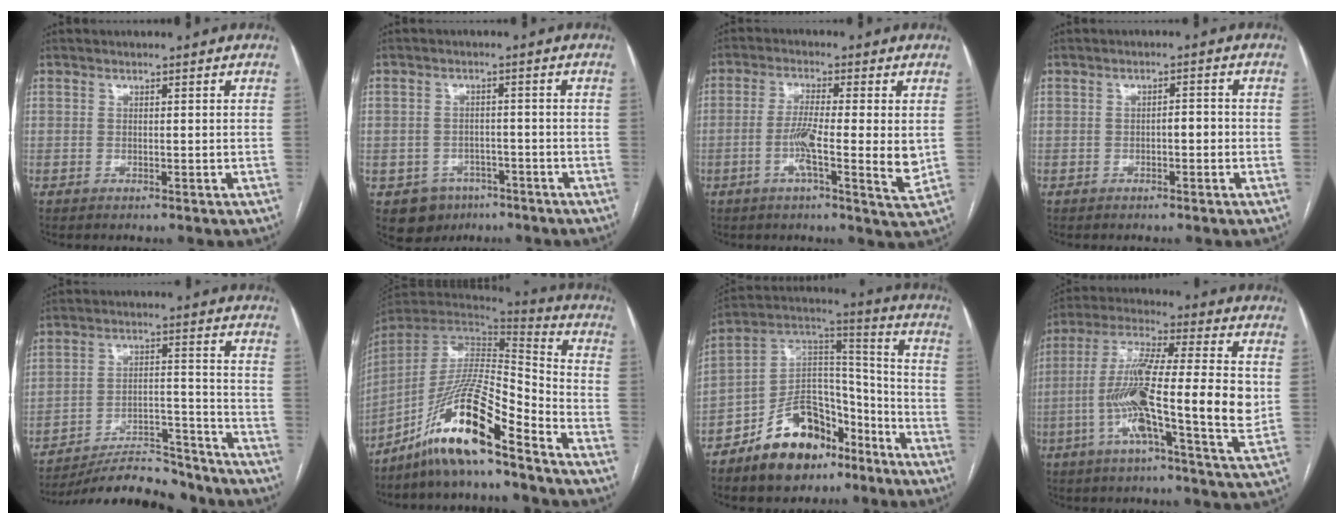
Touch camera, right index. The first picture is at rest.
{"total": 5.8, "force": [-3.2, 4.7, 1.0], "torque": [-0.011, 0.009, -0.041]}
{"total": 8.9, "force": [-0.9, 0.9, 8.8], "torque": [-0.145, -0.008, -0.023]}
{"total": 2.1, "force": [-0.6, 0.8, 1.8], "torque": [-0.025, 0.007, -0.008]}
{"total": 16.2, "force": [-15.2, 3.1, 4.6], "torque": [-0.079, 0.018, -0.233]}
{"total": 16.2, "force": [-11.4, 1.4, 11.4], "torque": [-0.223, 0.000, -0.211]}
{"total": 16.8, "force": [-10.7, 9.1, 9.1], "torque": [-0.158, 0.043, -0.178]}
{"total": 18.7, "force": [-2.2, 1.8, 18.5], "torque": [-0.328, 0.001, -0.049]}